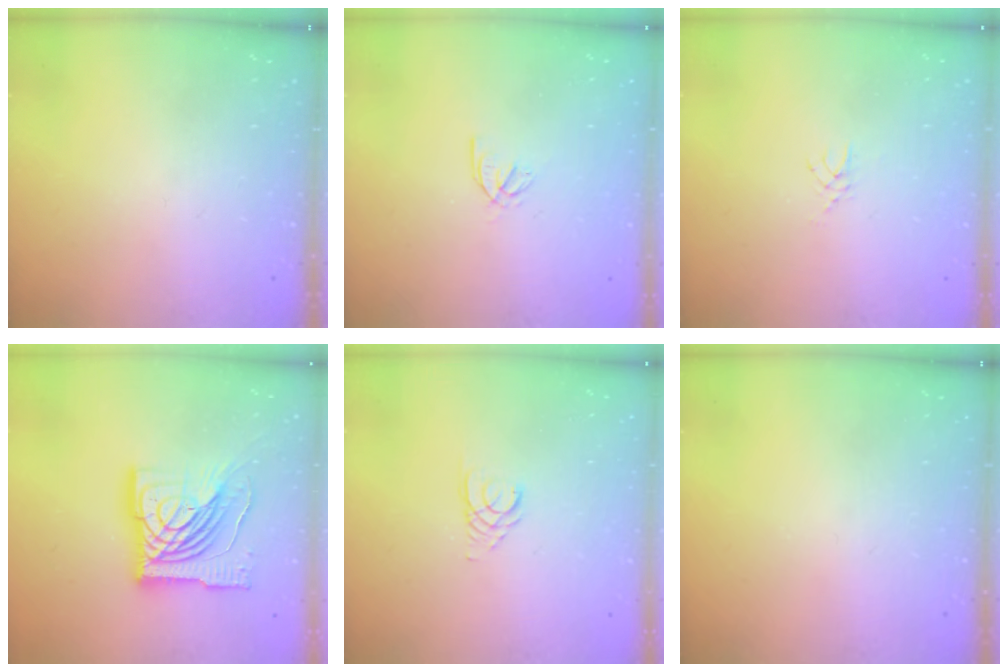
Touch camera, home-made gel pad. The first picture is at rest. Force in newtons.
{"total": 1.9, "press": 1.8, "slide": 0.5}
{"total": 2.7, "press": 2.7, "slide": 0.4}
{"total": 23.1, "press": 22.9, "slide": 2.5}
{"total": 2.8, "press": 2.8, "slide": 0.3}
{"total": 0.0}